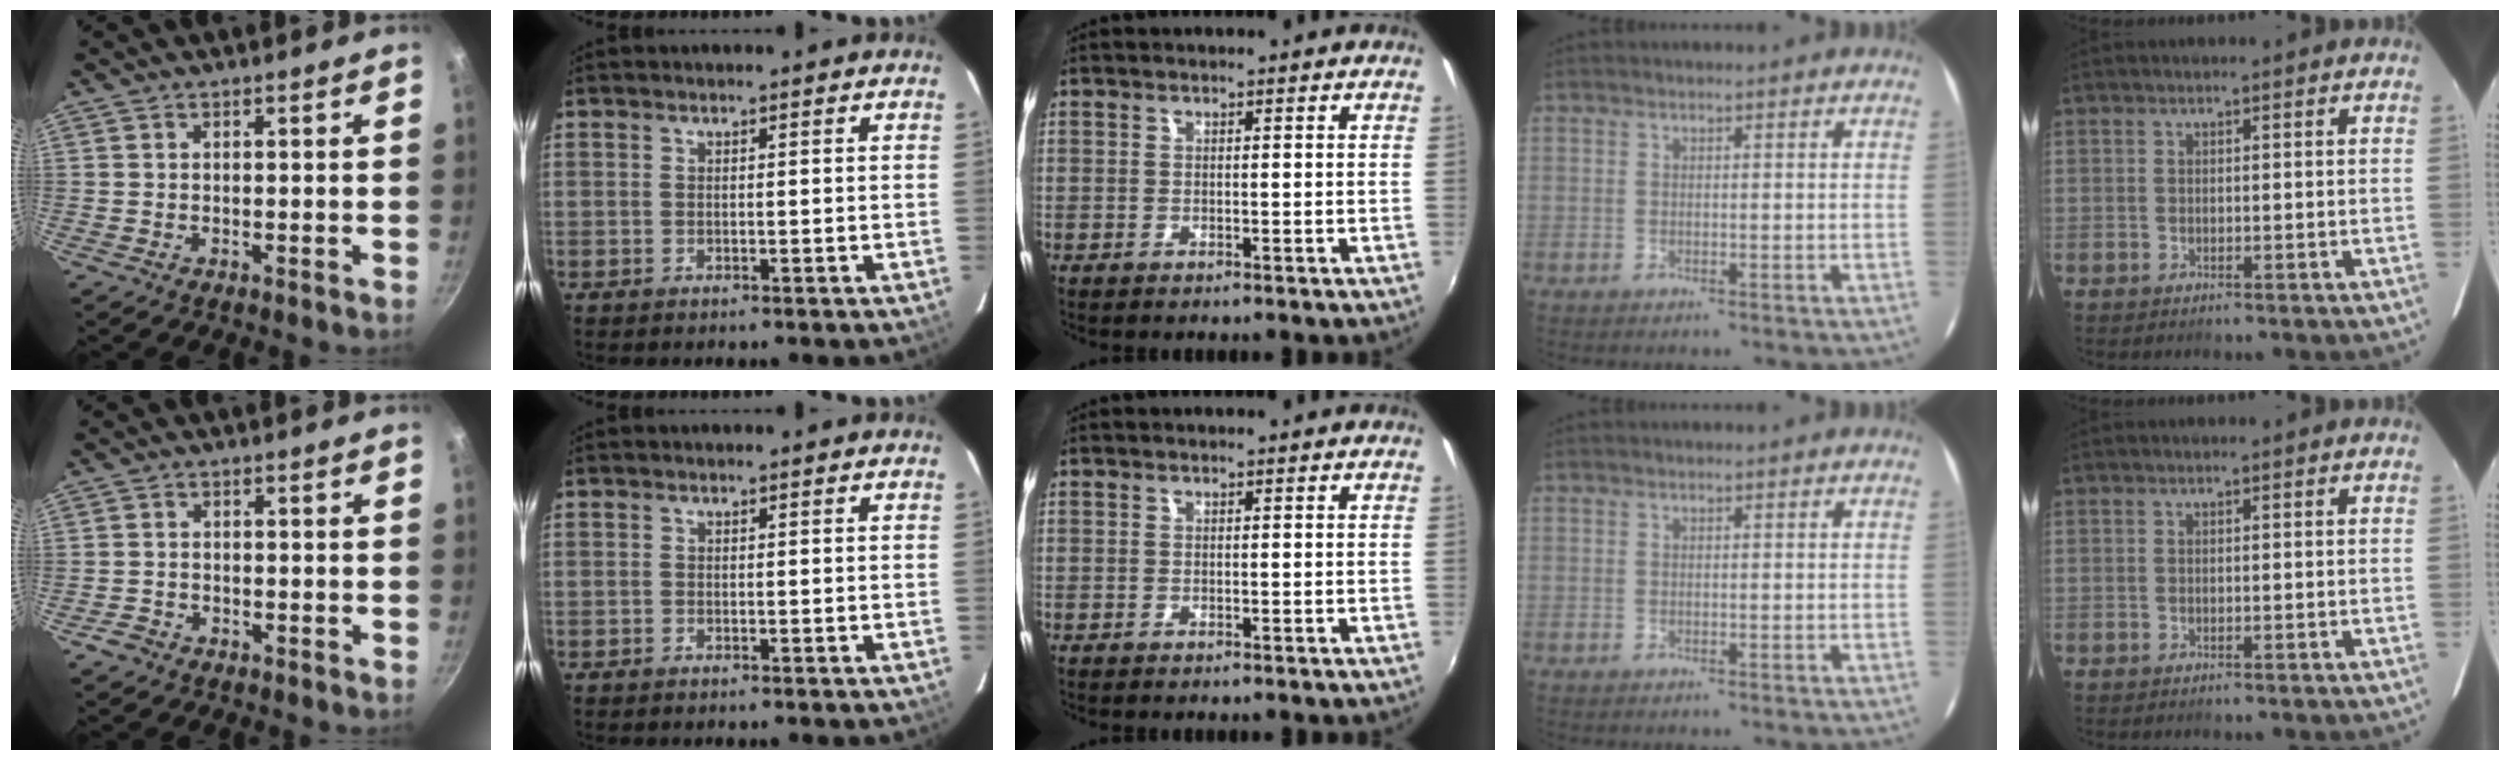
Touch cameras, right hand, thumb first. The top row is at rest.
{"thumb": {"total": 2.3, "force": [-1.6, 1.5, 0.7], "torque": [-0.016, 0.018, -0.027]}}